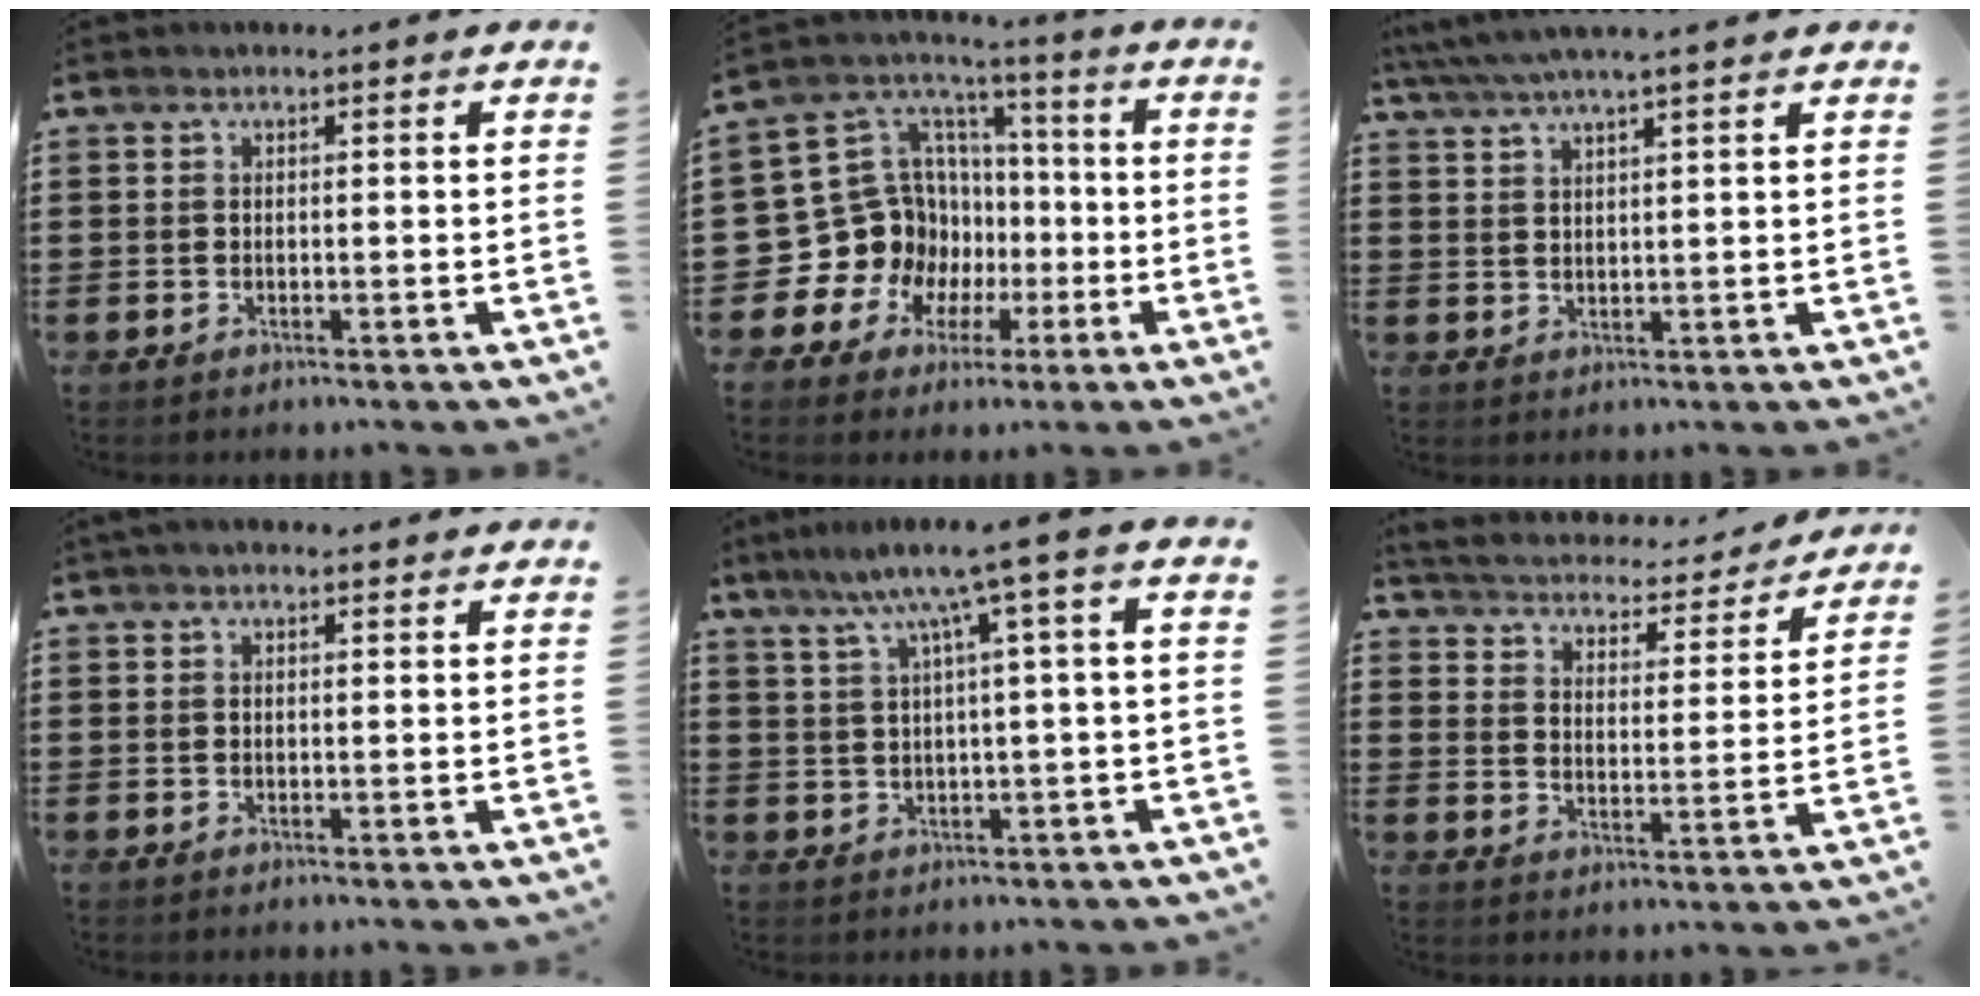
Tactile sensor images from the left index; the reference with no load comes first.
{"total": 15.4, "force": [-2.8, 14.2, 5.1], "torque": [-0.157, -0.027, -0.018]}
{"total": 3.6, "force": [3.1, 0.1, 1.9], "torque": [-0.046, -0.005, 0.056]}
{"total": 1.4, "force": [1.0, 0.5, 0.8], "torque": [-0.017, 0.005, 0.020]}
{"total": 6.8, "force": [2.4, -0.4, 6.3], "torque": [-0.129, -0.005, 0.032]}
{"total": 3.8, "force": [3.8, 0.1, 0.1], "torque": [-0.027, -0.032, 0.058]}